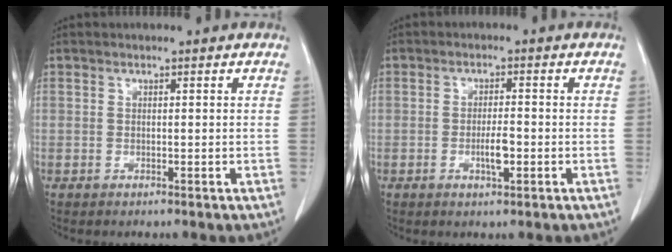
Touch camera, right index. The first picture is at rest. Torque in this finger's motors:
{"motor_torque": [0.54, -0.15, 0.31, 0.07]}